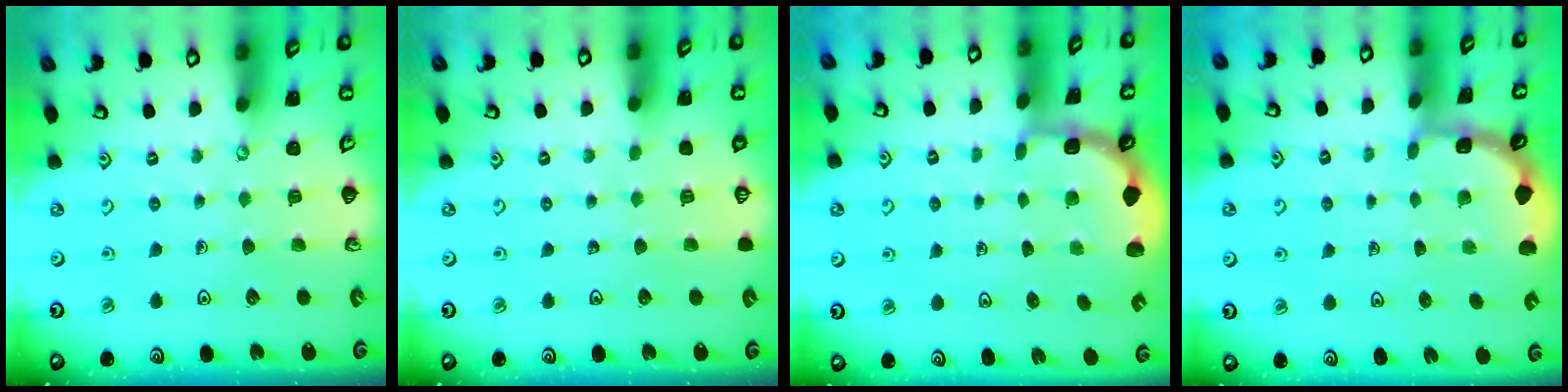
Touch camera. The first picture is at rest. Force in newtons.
{"total": 0.0}
{"total": 1.8, "press": 1.5, "slide": 1.1}
{"total": 1.8, "press": 1.8, "slide": 0.3}